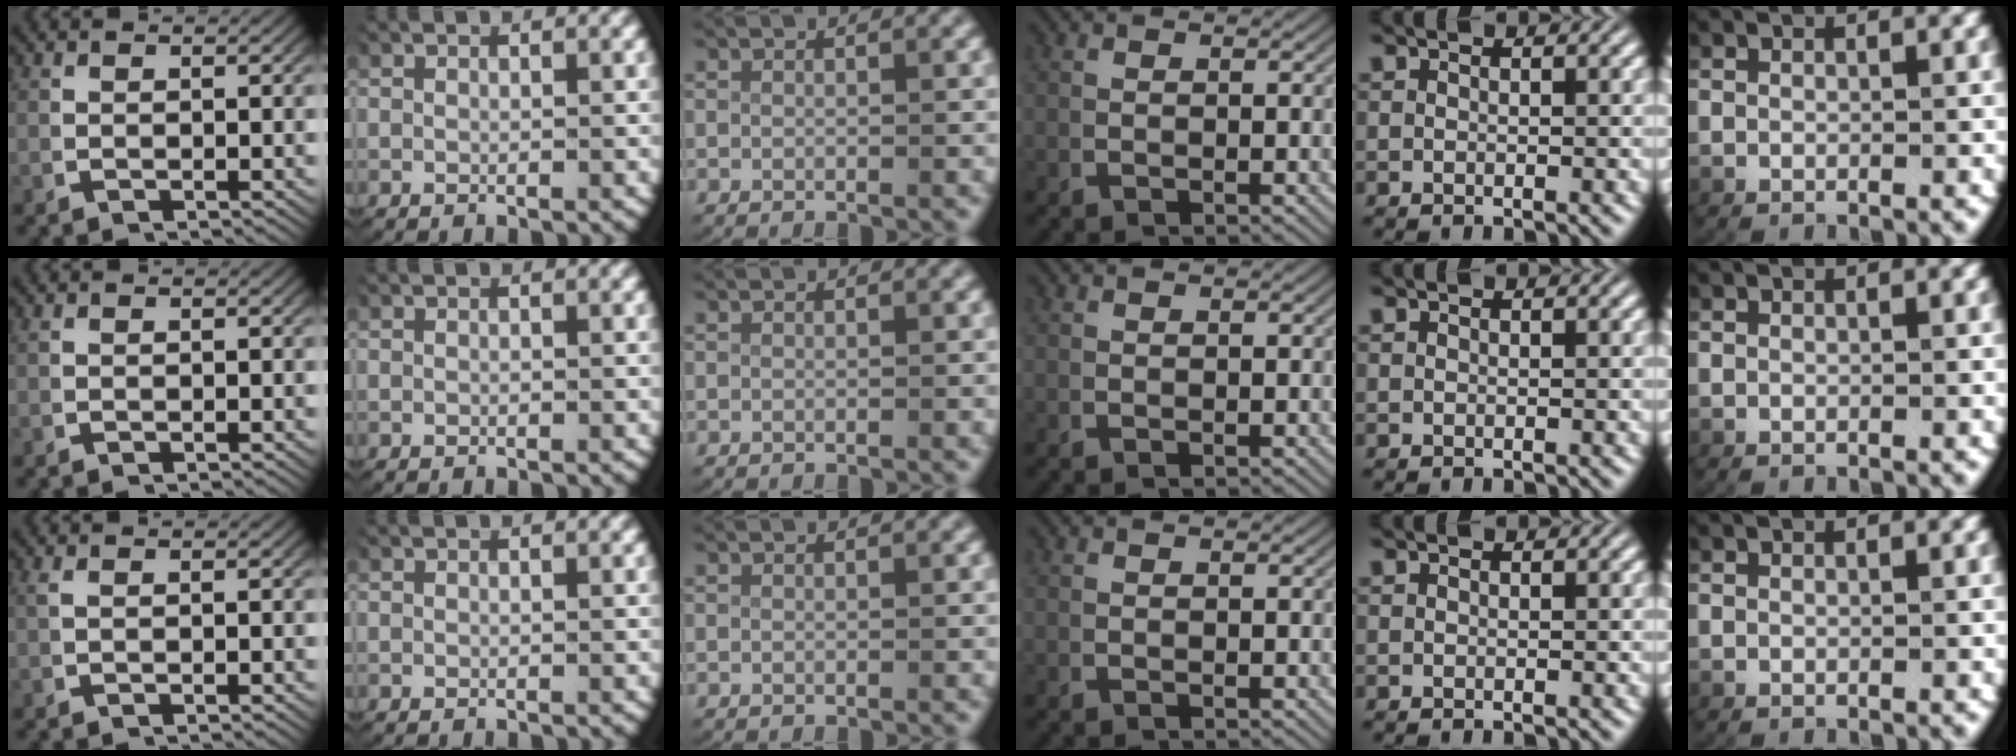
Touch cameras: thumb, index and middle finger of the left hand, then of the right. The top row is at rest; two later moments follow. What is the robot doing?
{"motion": "lift_and_place", "object": "paper"}